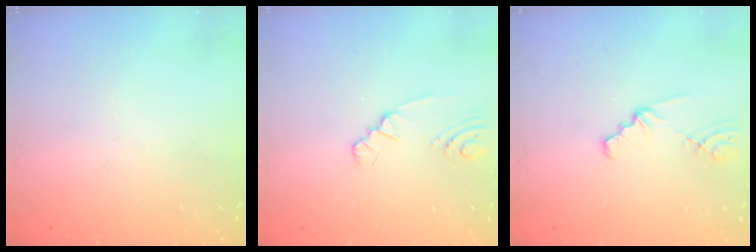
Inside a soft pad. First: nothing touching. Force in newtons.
{"total": 1.7, "press": 1.7, "slide": 0.3}
{"total": 1.6, "press": 1.6, "slide": 0.1}